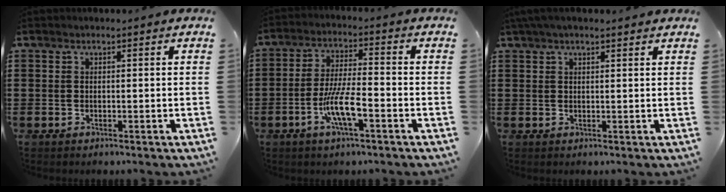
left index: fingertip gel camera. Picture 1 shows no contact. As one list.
[{"total": 7.7, "force": [-3.2, 1.6, 6.8], "torque": [-0.143, -0.007, -0.064]}, {"total": 2.2, "force": [1.6, 0.3, 1.4], "torque": [-0.029, 0.005, 0.030]}]